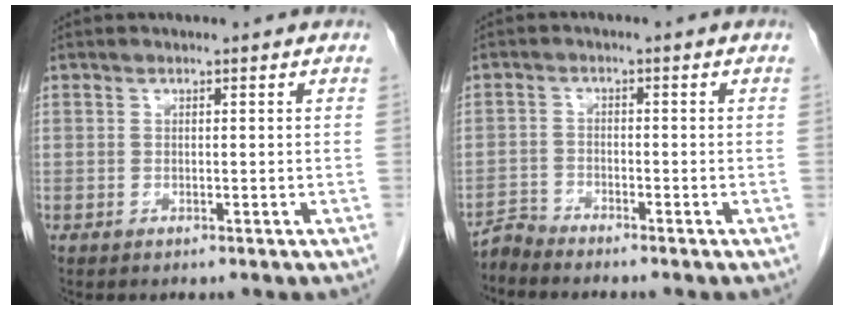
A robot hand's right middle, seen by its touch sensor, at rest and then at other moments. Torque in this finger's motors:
{"motor_torque": [-0.09, 0.08, -0.06, -0.02]}